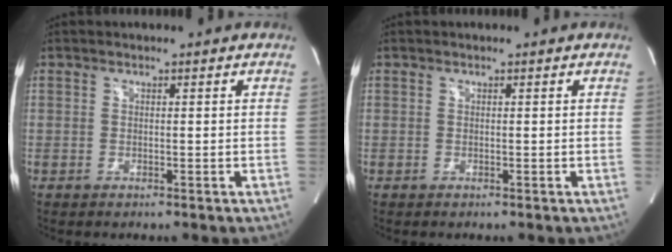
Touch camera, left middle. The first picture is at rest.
{"total": 0.0}